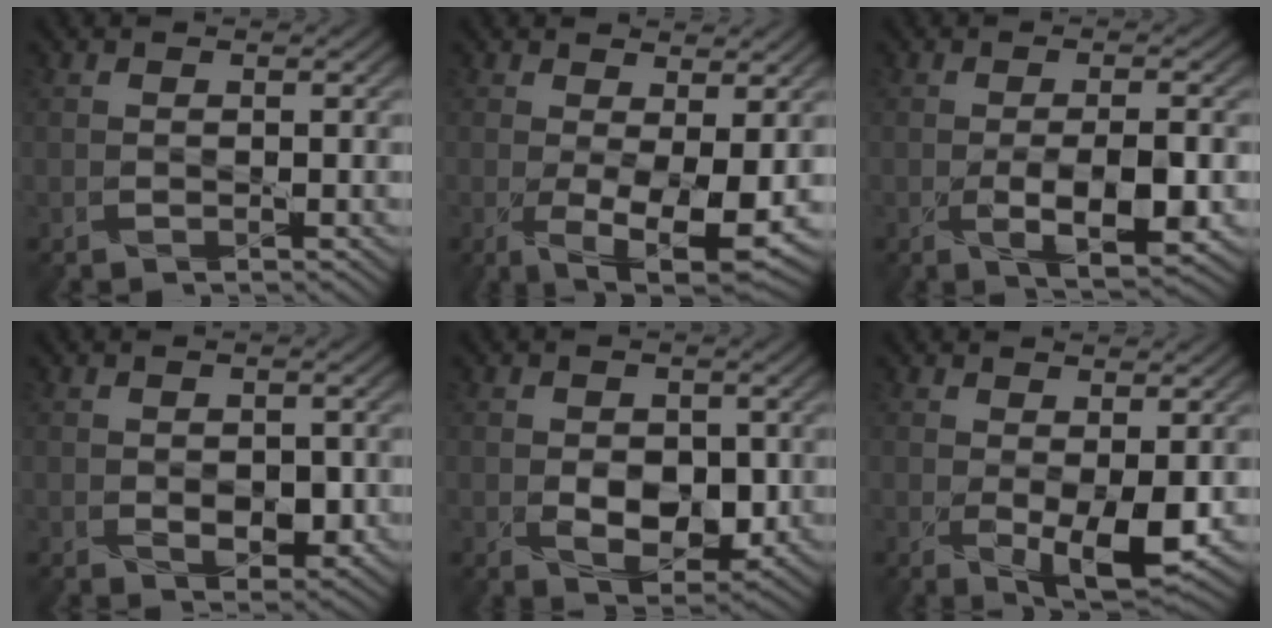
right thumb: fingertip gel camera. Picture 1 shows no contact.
{"total": 6.7, "force": [-0.7, 2.3, 6.2], "torque": [-0.124, -0.021, -0.004]}
{"total": 6.1, "force": [-1.6, 2.0, 5.5], "torque": [-0.098, -0.007, -0.021]}
{"total": 3.2, "force": [-0.4, 2.1, 2.3], "torque": [-0.038, -0.010, -0.003]}
{"total": 5.4, "force": [-0.6, 3.6, 4.0], "torque": [-0.068, -0.013, -0.008]}
{"total": 5.0, "force": [-0.2, 1.9, 4.6], "torque": [-0.087, -0.016, 0.004]}